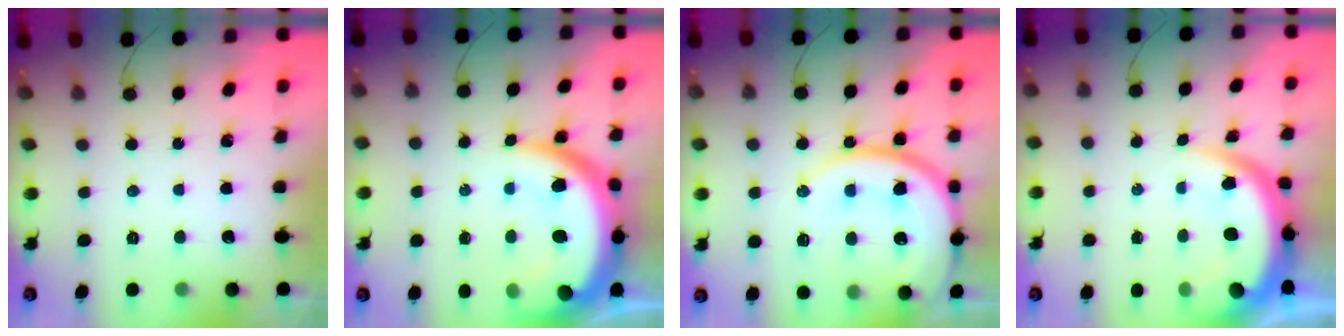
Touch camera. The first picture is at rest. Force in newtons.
{"total": 19.3, "press": 19.2, "slide": 2.1}
{"total": 22.1, "press": 21.7, "slide": 4.4}
{"total": 9.5, "press": 9.5, "slide": 0.8}